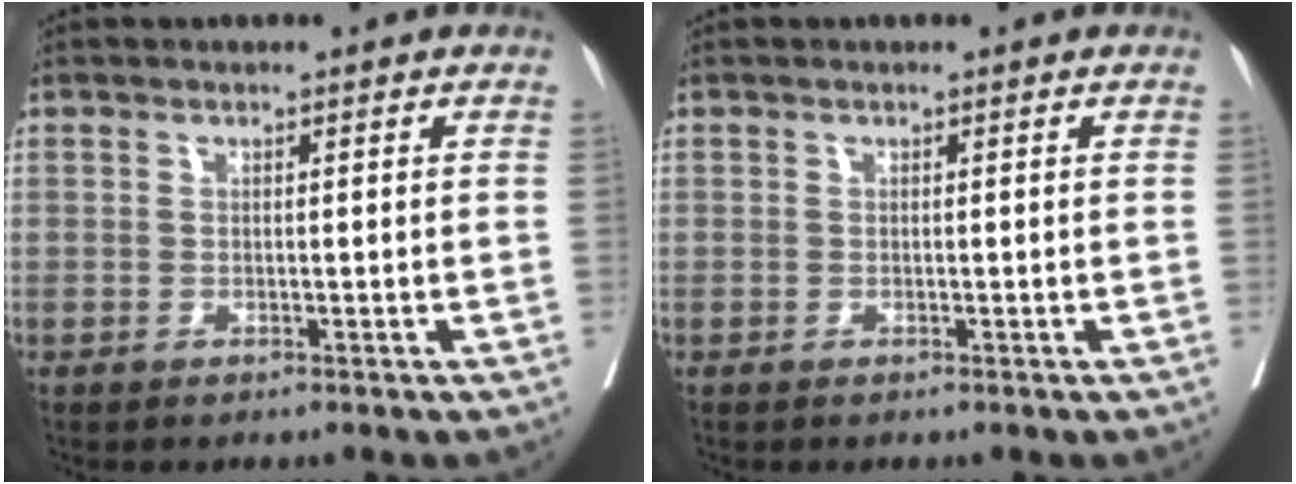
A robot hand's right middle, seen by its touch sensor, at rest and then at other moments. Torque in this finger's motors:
{"motor_torque": [0.87, -1.26, -0.79, -0.21]}